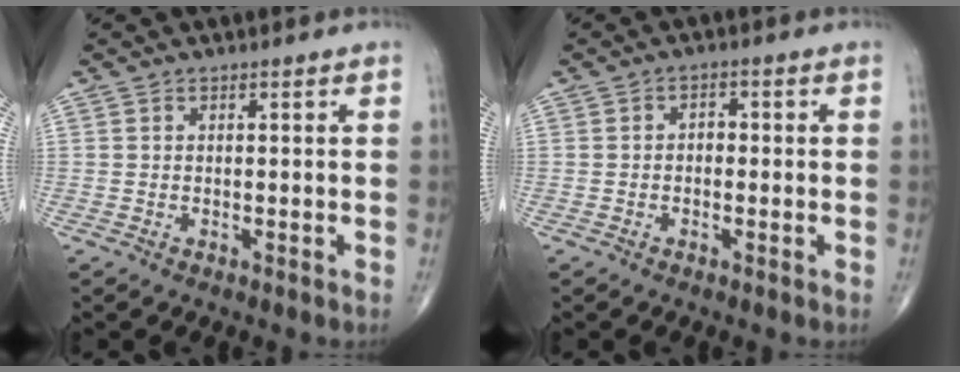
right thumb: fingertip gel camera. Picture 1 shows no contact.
{"total": 1.8, "force": [-0.2, 1.3, 1.2], "torque": [-0.006, 0.008, -0.009]}